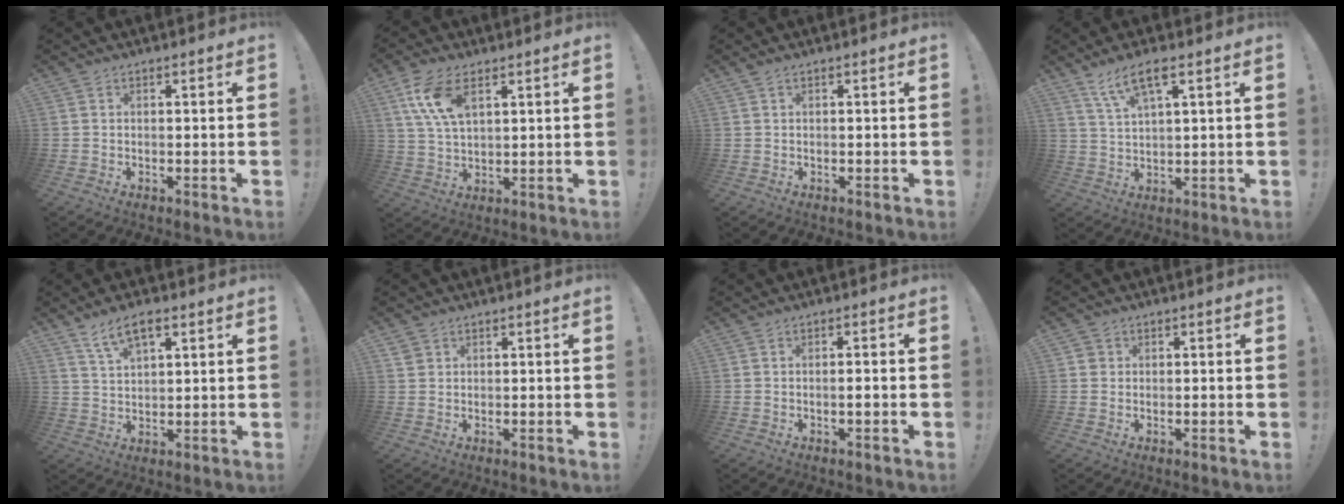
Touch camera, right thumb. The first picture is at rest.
{"total": 11.1, "force": [5.1, 5.7, 8.1], "torque": [-0.161, -0.009, 0.096]}
{"total": 0.6, "force": [0.5, 0.2, 0.3], "torque": [-0.007, 0.002, 0.009]}
{"total": 7.4, "force": [4.4, 1.7, 5.7], "torque": [-0.115, -0.010, 0.081]}
{"total": 7.1, "force": [4.1, 2.8, 5.1], "torque": [-0.095, -0.007, 0.076]}
{"total": 1.9, "force": [1.3, 1.4, 0.1], "torque": [0.004, -0.001, 0.024]}
{"total": 2.0, "force": [-0.8, -0.1, 1.8], "torque": [-0.034, 0.002, -0.015]}
{"total": 1.2, "force": [-0.1, 1.2, 0.4], "torque": [-0.011, 0.005, 0.000]}